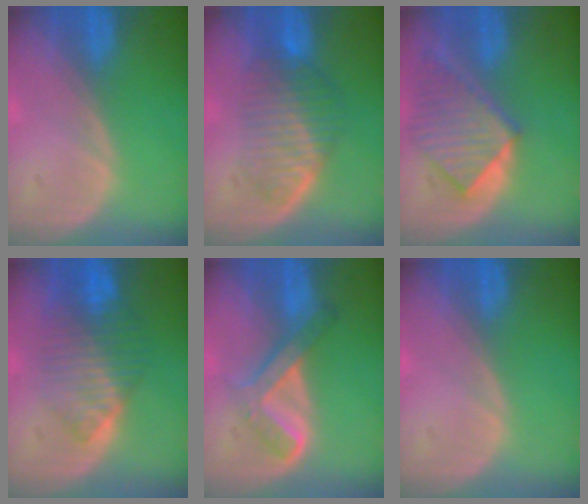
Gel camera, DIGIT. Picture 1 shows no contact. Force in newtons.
{"total": 6.7, "press": 6.5, "slide": 1.8}
{"total": 8.3, "press": 7.6, "slide": 3.4}
{"total": 7.9, "press": 7.3, "slide": 2.9}
{"total": 6.2, "press": 5.4, "slide": 3.1}
{"total": 0.0}